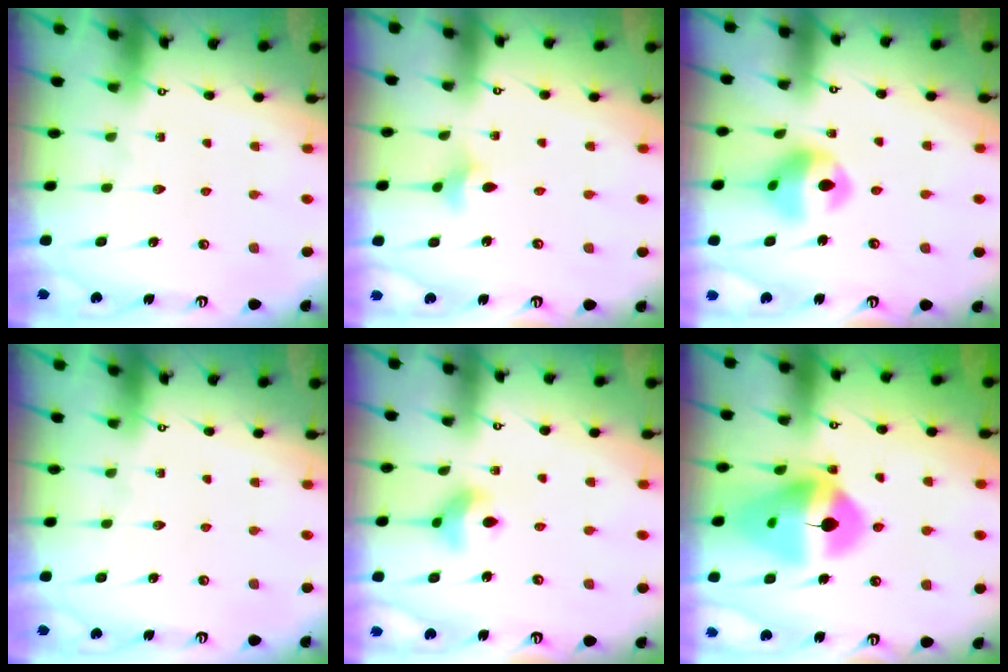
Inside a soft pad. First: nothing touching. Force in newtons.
{"total": 2.8, "press": 2.8, "slide": 0.6}
{"total": 12.5, "press": 12.4, "slide": 1.5}
{"total": 0.0}
{"total": 7.5, "press": 7.4, "slide": 1.0}
{"total": 15.3, "press": 15.2, "slide": 1.8}